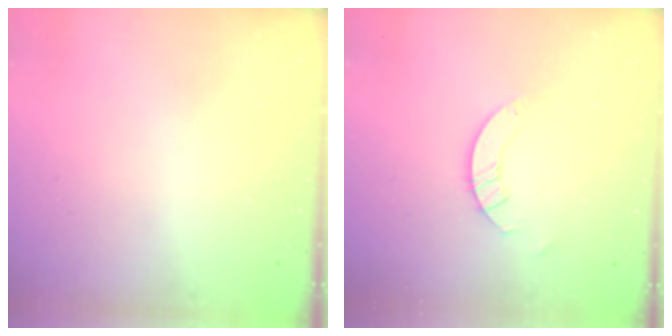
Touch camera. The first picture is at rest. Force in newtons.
{"total": 2.6, "press": 2.6, "slide": 0.2}